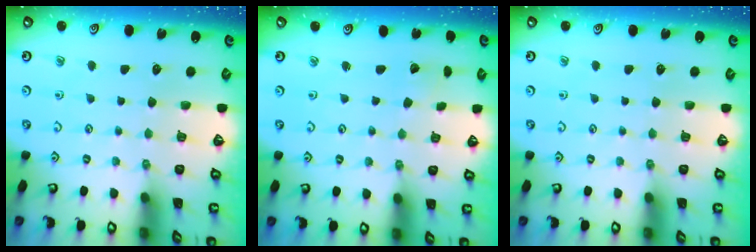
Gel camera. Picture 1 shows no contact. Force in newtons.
{"total": 1.8, "press": 1.8, "slide": 0.1}
{"total": 0.0}